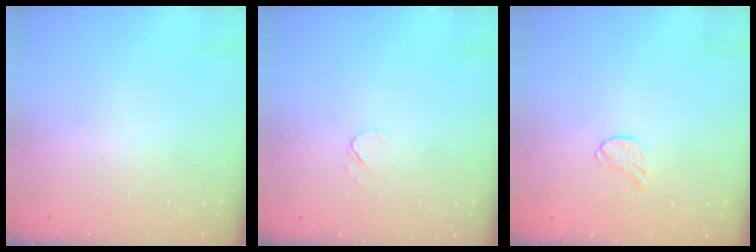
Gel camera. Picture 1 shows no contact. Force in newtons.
{"total": 3.7, "press": 3.7, "slide": 0.5}
{"total": 5.8, "press": 5.8, "slide": 0.4}